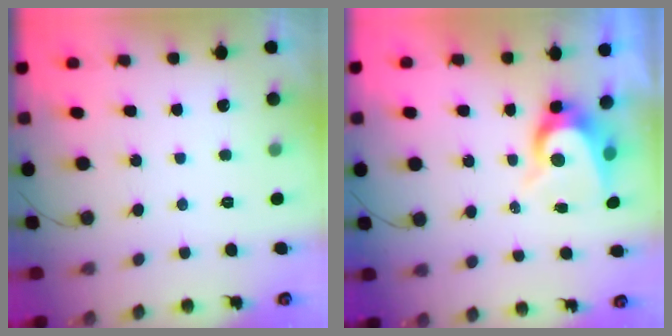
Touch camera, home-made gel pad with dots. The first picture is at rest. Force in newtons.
{"total": 8.9, "press": 8.9, "slide": 0.9}